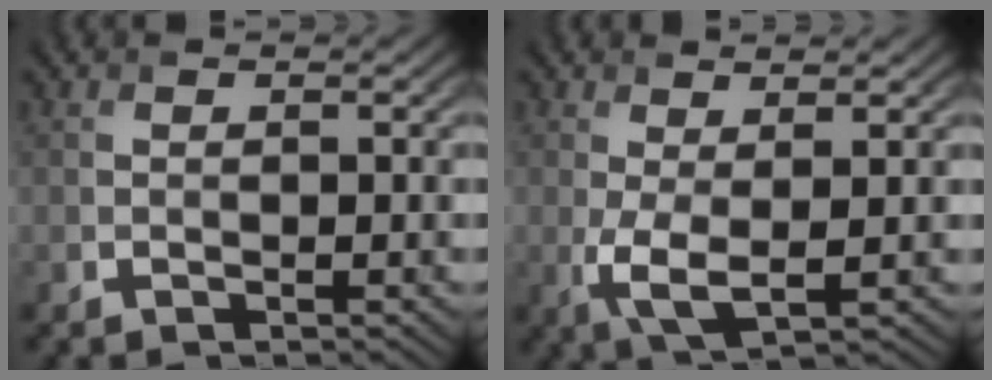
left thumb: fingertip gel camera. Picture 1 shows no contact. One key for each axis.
{"total": 3.9, "fx": 0.3, "fy": 1.3, "fz": 3.7, "tx": -0.092, "ty": -0.007, "tz": 0.005}